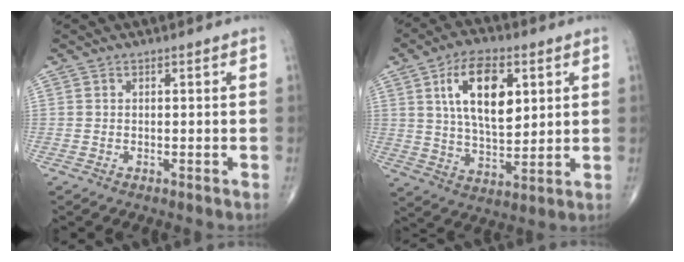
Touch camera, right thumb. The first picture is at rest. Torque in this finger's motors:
{"motor_torque": [0.33, 3.25, 0.47, -0.26, 0.37]}